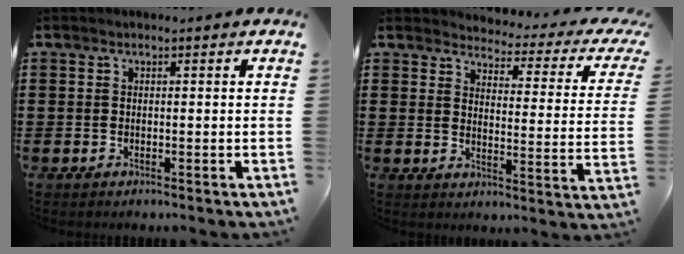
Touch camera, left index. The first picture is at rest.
{"total": 3.1, "force": [2.9, 0.4, 1.1], "torque": [-0.035, -0.032, 0.041]}